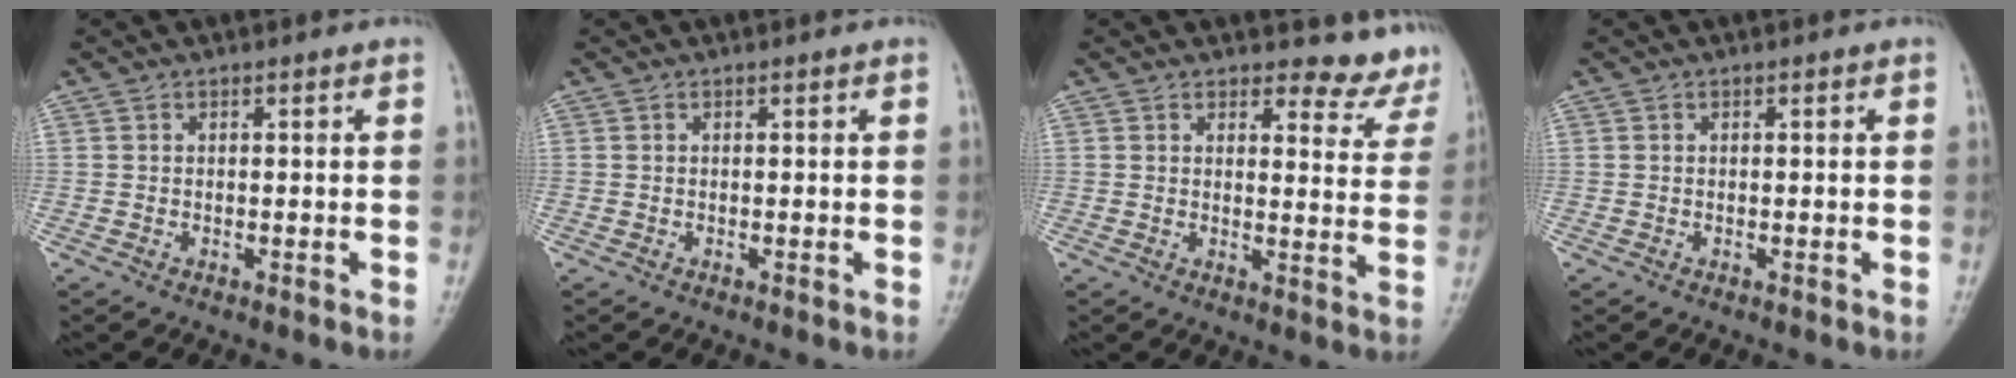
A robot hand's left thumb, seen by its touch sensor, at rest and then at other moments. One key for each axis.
{"total": 0.0}
{"total": 6.7, "fx": 6.3, "fy": 2.4, "fz": 0.8, "tx": 0.024, "ty": -0.054, "tz": 0.057}
{"total": 0.0}